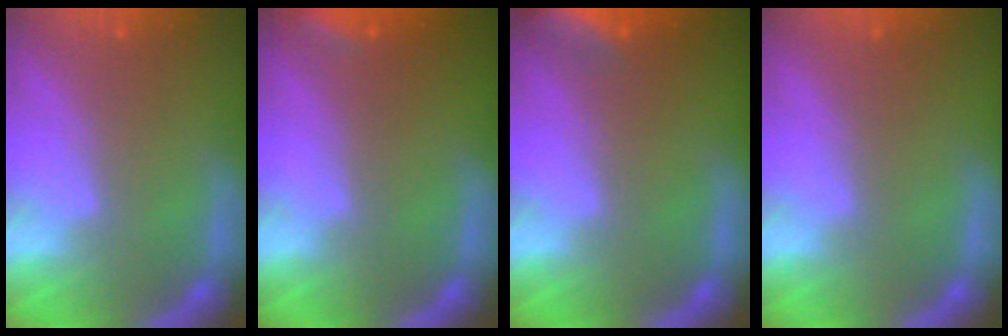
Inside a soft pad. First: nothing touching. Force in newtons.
{"total": 1.9}
{"total": 5.0}
{"total": 0.0}